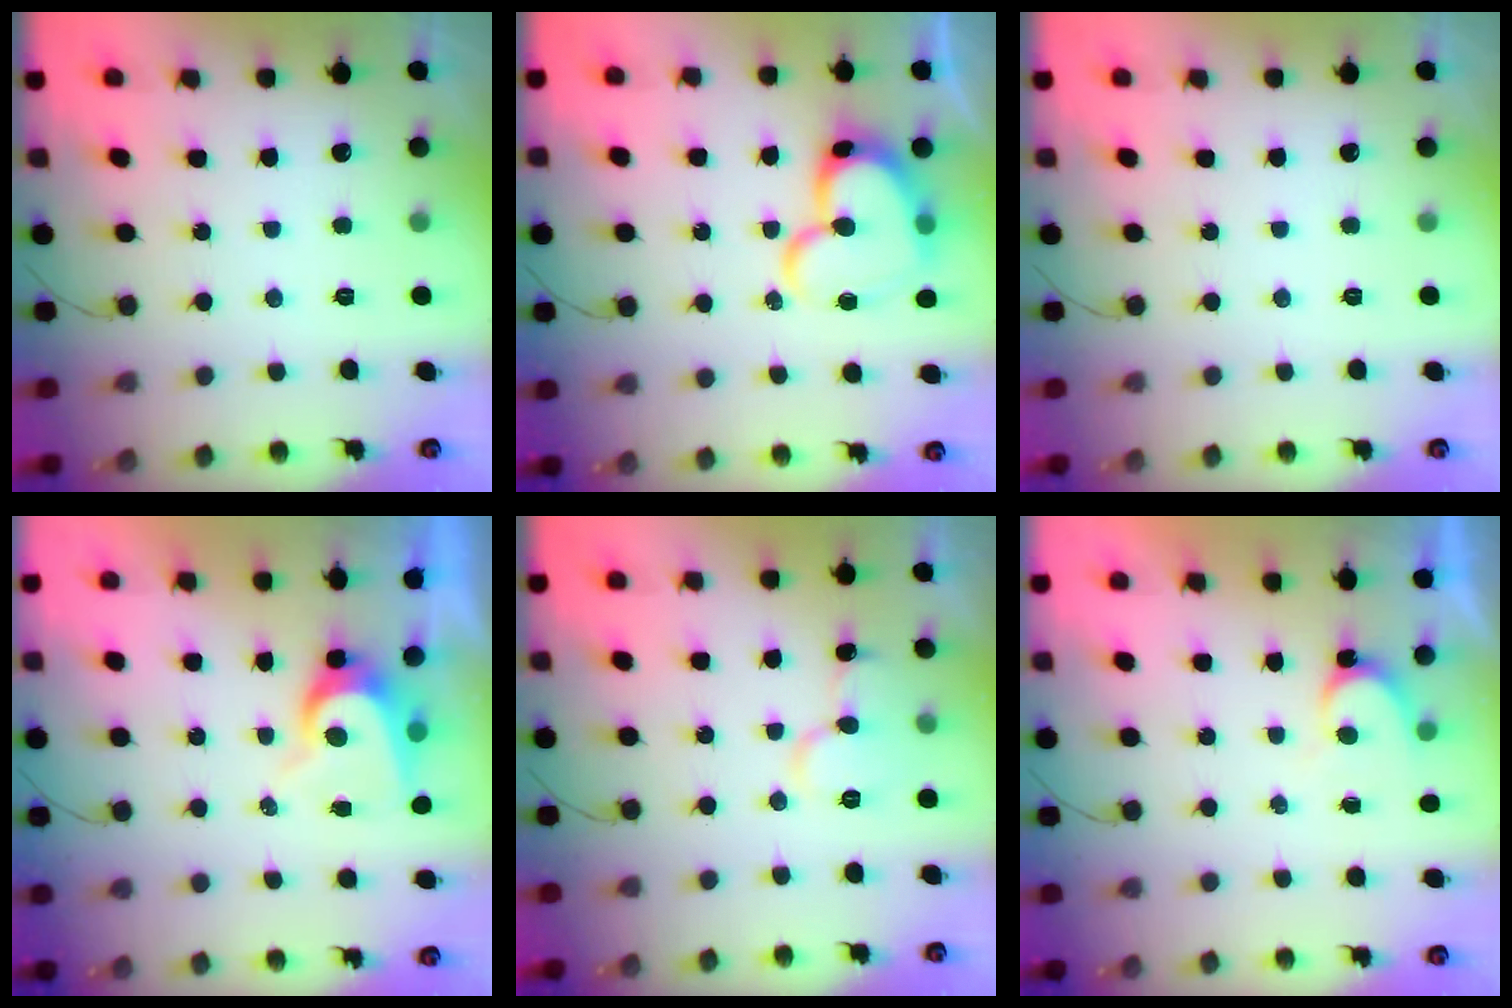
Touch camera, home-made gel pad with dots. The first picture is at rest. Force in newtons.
{"total": 17.1, "press": 17.0, "slide": 1.7}
{"total": 0.0}
{"total": 6.5, "press": 6.5, "slide": 0.4}
{"total": 8.5, "press": 8.5, "slide": 1.0}
{"total": 5.4, "press": 5.3, "slide": 0.4}